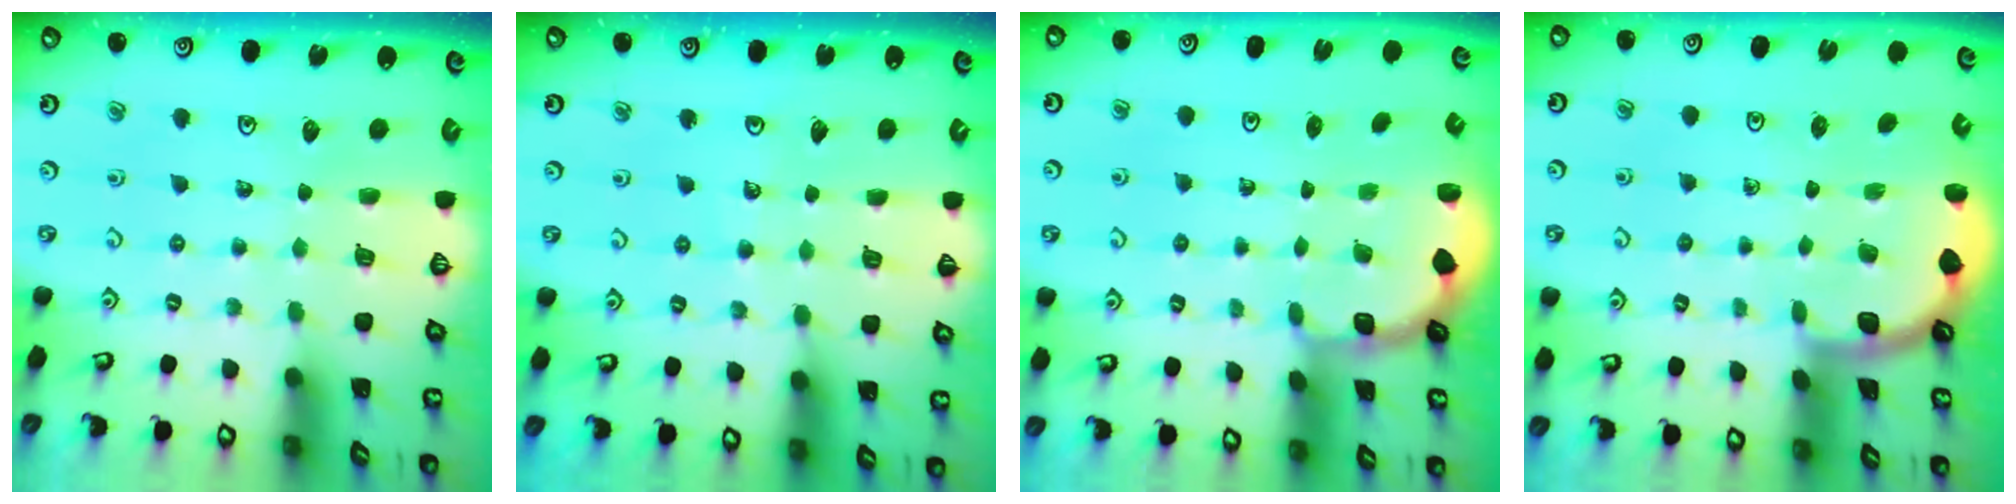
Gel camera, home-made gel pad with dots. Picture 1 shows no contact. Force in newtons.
{"total": 2.5, "press": 2.5, "slide": 0.2}
{"total": 1.9, "press": 1.8, "slide": 0.8}
{"total": 1.8, "press": 1.8, "slide": 0.0}